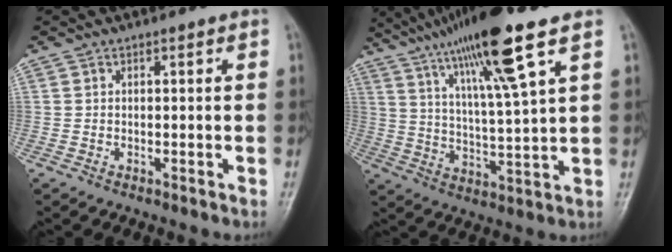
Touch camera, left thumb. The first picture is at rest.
{"total": 17.7, "force": [10.5, 1.1, 14.2], "torque": [-0.244, -0.031, 0.182]}